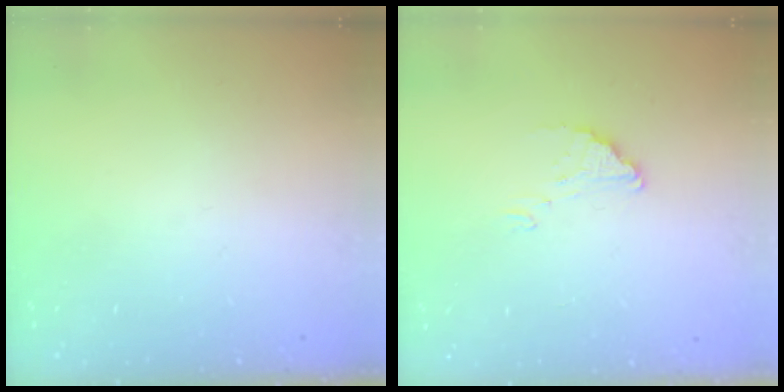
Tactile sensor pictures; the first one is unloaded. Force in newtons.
{"total": 1.9, "press": 1.9, "slide": 0.0}